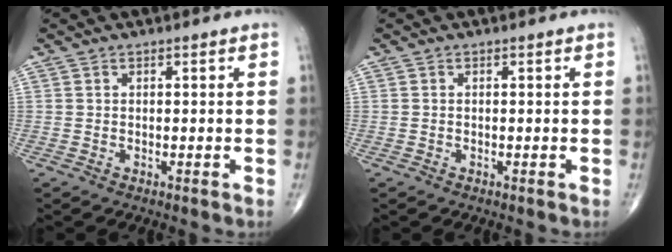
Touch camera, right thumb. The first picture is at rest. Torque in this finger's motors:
{"motor_torque": [-0.25, -0.03, -0.10, -0.03, -0.04]}